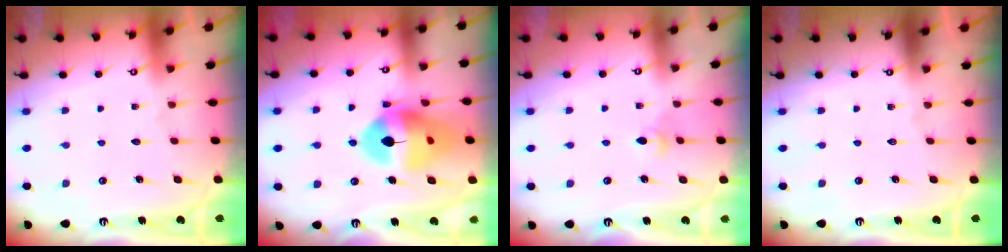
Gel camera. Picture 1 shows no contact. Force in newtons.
{"total": 16.0, "press": 15.9, "slide": 1.7}
{"total": 3.6, "press": 3.5, "slide": 0.8}
{"total": 0.0}